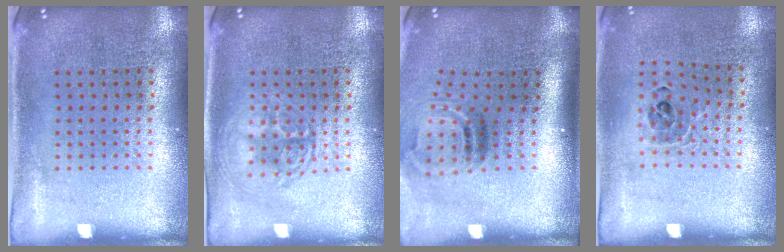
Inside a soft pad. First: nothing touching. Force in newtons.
{"total": 1.4, "press": 1.4, "slide": 0.1}
{"total": 2.0, "press": 1.3, "slide": 1.6}
{"total": 0.9, "press": 0.9, "slide": 0.1}